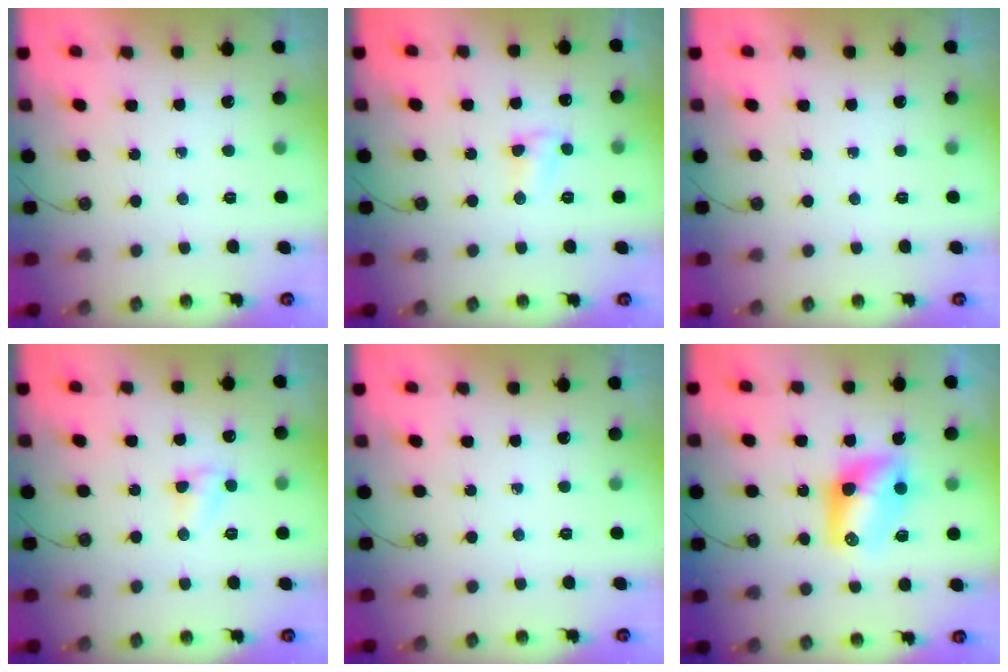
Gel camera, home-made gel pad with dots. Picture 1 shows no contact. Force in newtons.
{"total": 5.4, "press": 5.4, "slide": 0.5}
{"total": 0.0}
{"total": 4.4, "press": 4.3, "slide": 0.6}
{"total": 0.0}
{"total": 9.9, "press": 9.8, "slide": 0.6}